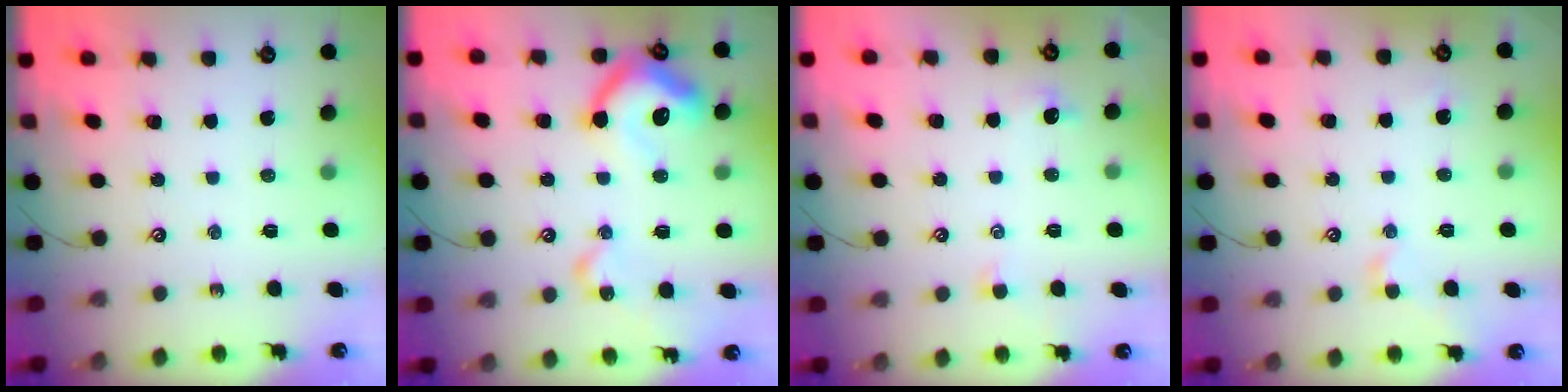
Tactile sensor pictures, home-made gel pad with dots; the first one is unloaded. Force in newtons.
{"total": 15.2, "press": 15.2, "slide": 1.3}
{"total": 1.3, "press": 1.0, "slide": 0.8}
{"total": 1.0, "press": 0.9, "slide": 0.3}